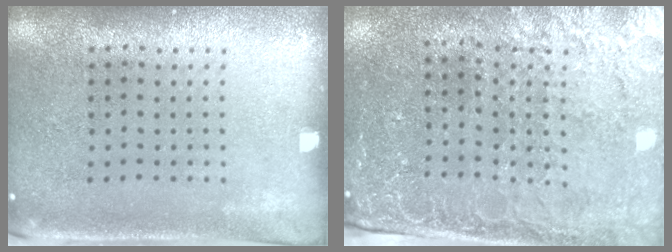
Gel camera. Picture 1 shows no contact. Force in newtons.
{"total": 3.1, "press": 2.9, "slide": 1.0}